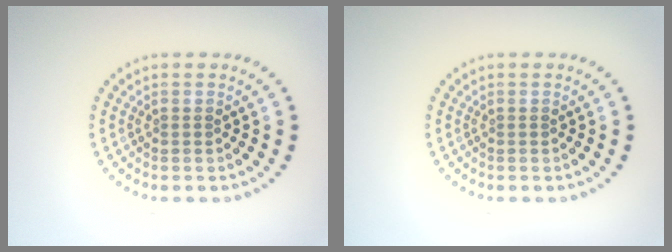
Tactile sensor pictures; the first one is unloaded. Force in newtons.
{"total": 0.0}